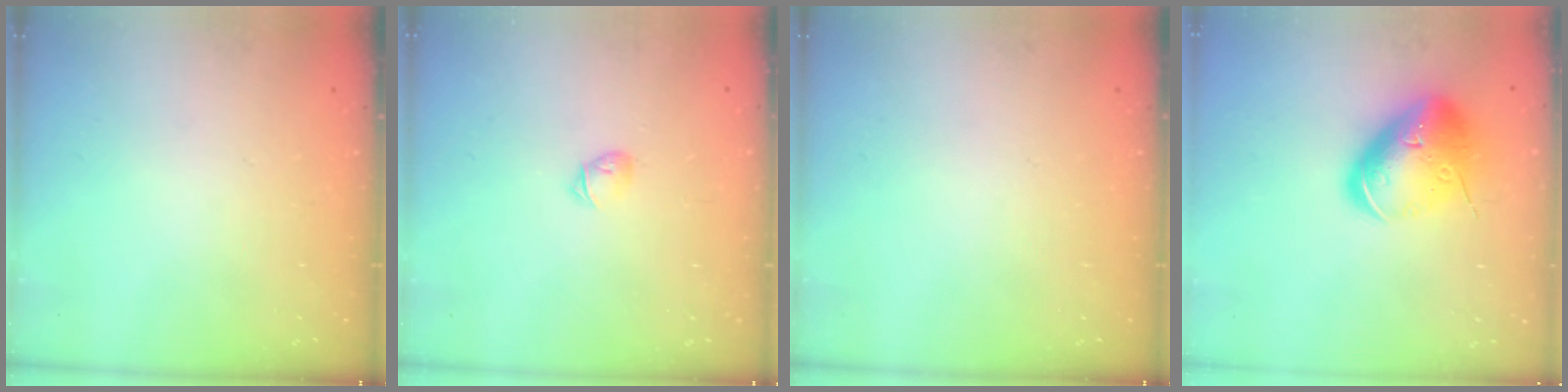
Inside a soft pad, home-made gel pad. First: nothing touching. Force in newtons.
{"total": 3.2, "press": 3.1, "slide": 0.8}
{"total": 0.0}
{"total": 18.4, "press": 18.1, "slide": 3.1}